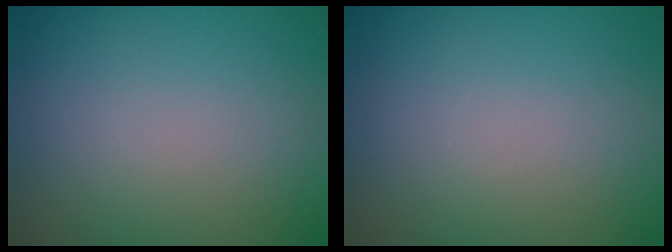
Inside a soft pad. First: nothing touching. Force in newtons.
{"total": 0.0}